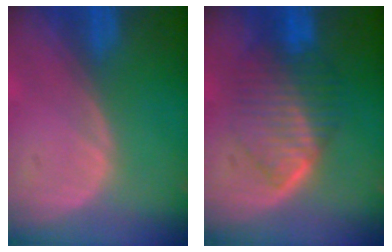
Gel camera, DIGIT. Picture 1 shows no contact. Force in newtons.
{"total": 7.2, "press": 7.2, "slide": 0.4}